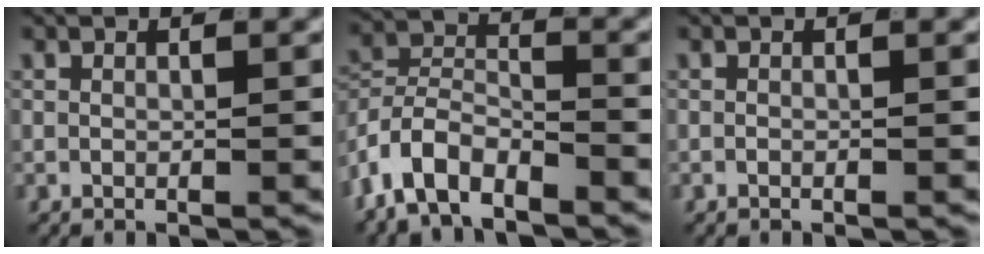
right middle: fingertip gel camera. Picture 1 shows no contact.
{"total": 7.2, "force": [-4.0, 5.0, 3.4], "torque": [-0.085, -0.024, -0.074]}
{"total": 0.0}